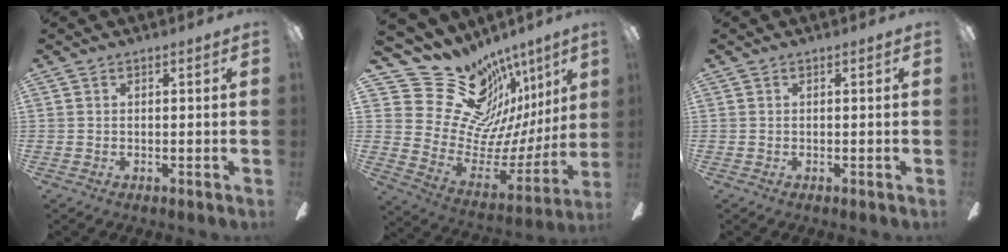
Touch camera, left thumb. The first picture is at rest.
{"total": 24.9, "force": [17.7, 14.3, 10.2], "torque": [-0.165, -0.136, 0.347]}
{"total": 0.0}